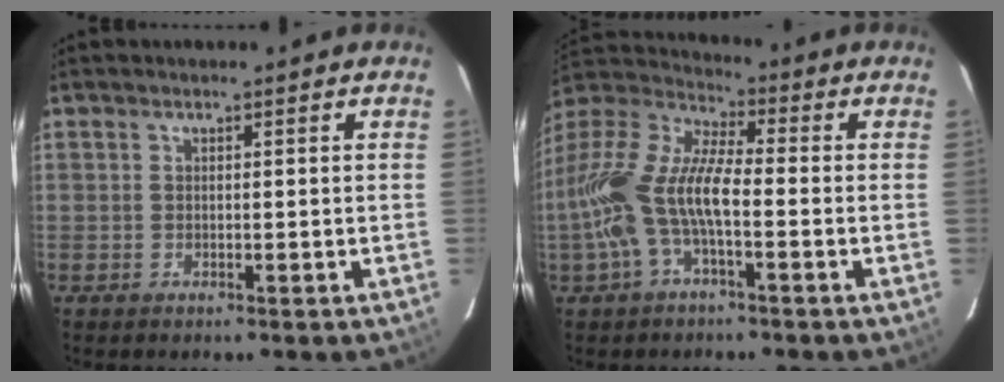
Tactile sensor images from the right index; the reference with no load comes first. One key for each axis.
{"total": 16.4, "fx": -3.9, "fy": 5.9, "fz": 14.8, "tx": -0.302, "ty": 0.000, "tz": -0.083}